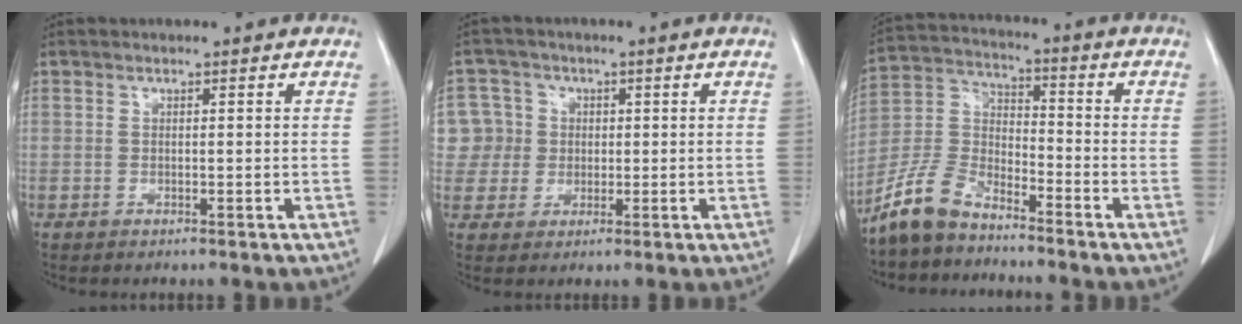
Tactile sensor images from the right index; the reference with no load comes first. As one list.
[{"total": 7.3, "force": [1.1, 7.2, 0.5], "torque": [-0.012, 0.028, 0.025]}, {"total": 8.7, "force": [-7.3, 3.4, 3.2], "torque": [-0.082, 0.009, -0.151]}]